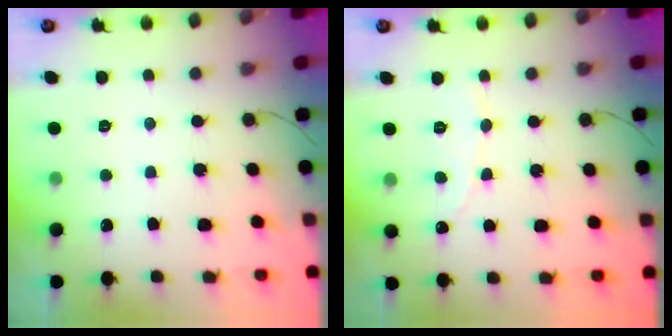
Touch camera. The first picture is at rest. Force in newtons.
{"total": 2.9, "press": 2.9, "slide": 0.3}